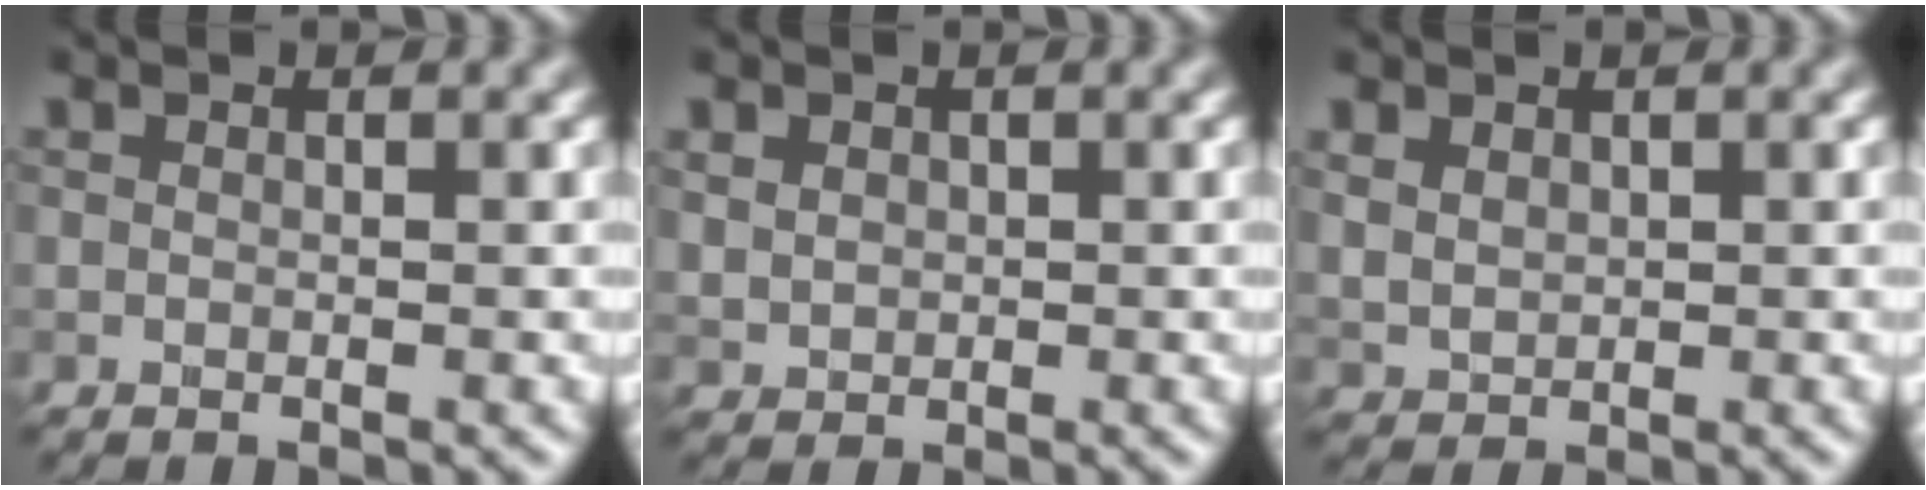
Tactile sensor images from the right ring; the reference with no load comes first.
{"total": 1.7, "force": [0.5, 1.4, 0.7], "torque": [-0.011, -0.004, 0.015]}
{"total": 1.9, "force": [0.9, 1.4, 0.9], "torque": [-0.021, -0.002, 0.022]}